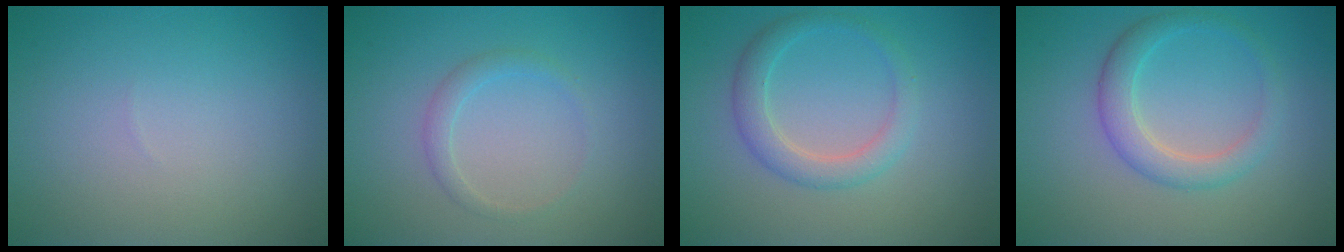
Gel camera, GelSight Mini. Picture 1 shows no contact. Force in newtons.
{"total": 1.4, "press": 1.4, "slide": 0.1}
{"total": 2.7, "press": 2.7, "slide": 0.1}
{"total": 3.0, "press": 3.0, "slide": 0.2}